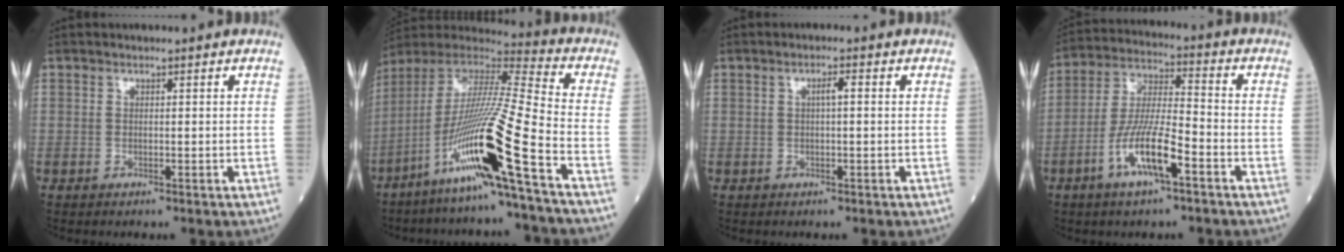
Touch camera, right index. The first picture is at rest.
{"total": 19.7, "force": [-9.4, -1.4, 17.3], "torque": [-0.358, -0.035, -0.186]}
{"total": 1.9, "force": [0.3, 0.3, 1.8], "torque": [-0.031, 0.005, 0.004]}
{"total": 10.9, "force": [-5.0, 1.8, 9.5], "torque": [-0.190, -0.002, -0.096]}